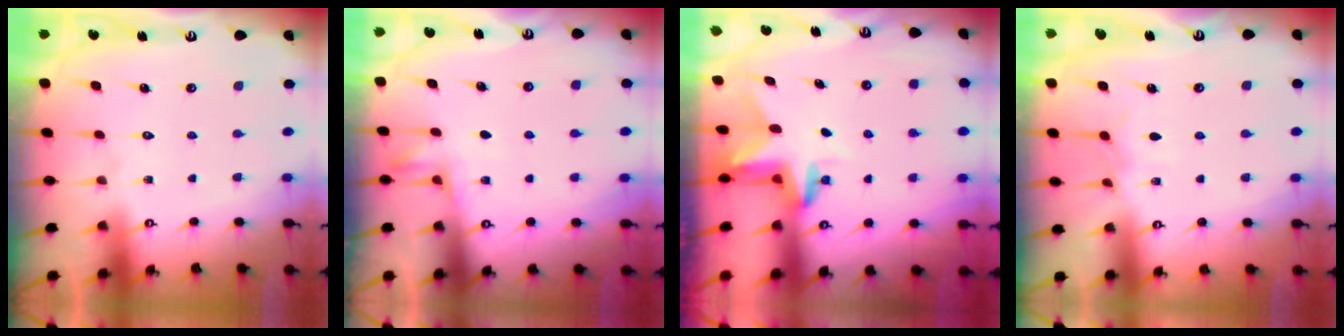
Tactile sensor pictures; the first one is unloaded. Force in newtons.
{"total": 4.3, "press": 4.1, "slide": 1.3}
{"total": 3.0, "press": 3.0, "slide": 0.2}
{"total": 4.0, "press": 3.9, "slide": 0.7}